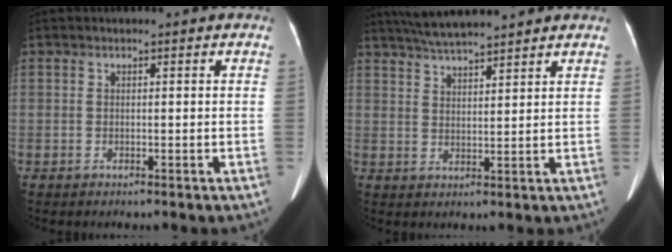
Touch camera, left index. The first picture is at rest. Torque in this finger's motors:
{"motor_torque": [0.94, -1.20, 0.12, 0.02]}